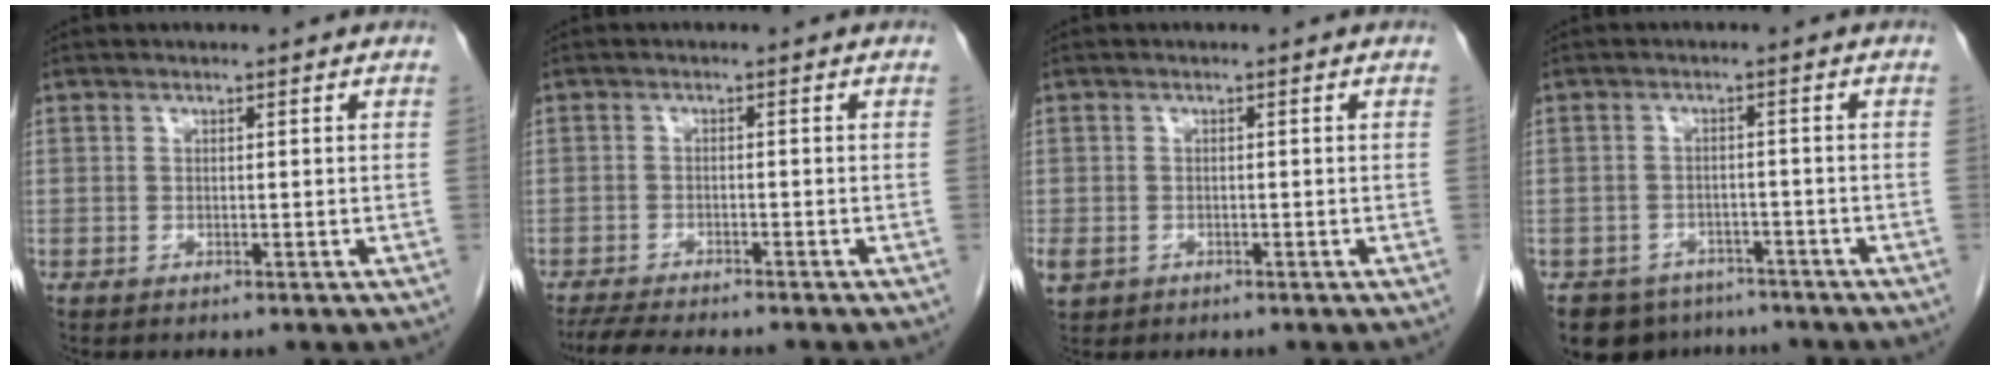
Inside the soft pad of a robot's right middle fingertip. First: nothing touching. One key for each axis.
{"total": 7.5, "fx": -6.6, "fy": 0.5, "fz": 3.4, "tx": -0.053, "ty": -0.018, "tz": -0.106}
{"total": 2.6, "fx": -1.1, "fy": 2.0, "fz": 1.2, "tx": -0.028, "ty": -0.002, "tz": -0.011}
{"total": 7.6, "fx": -6.1, "fy": 4.4, "fz": 0.9, "tx": -0.011, "ty": 0.004, "tz": -0.083}